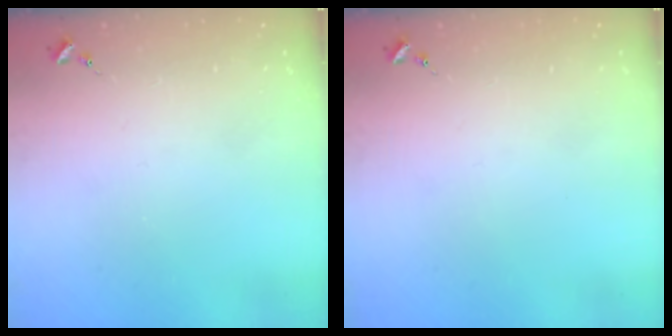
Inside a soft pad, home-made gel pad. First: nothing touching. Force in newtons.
{"total": 0.0}